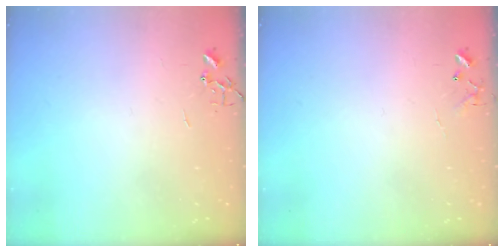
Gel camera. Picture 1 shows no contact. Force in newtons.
{"total": 5.9, "press": 5.9, "slide": 0.7}